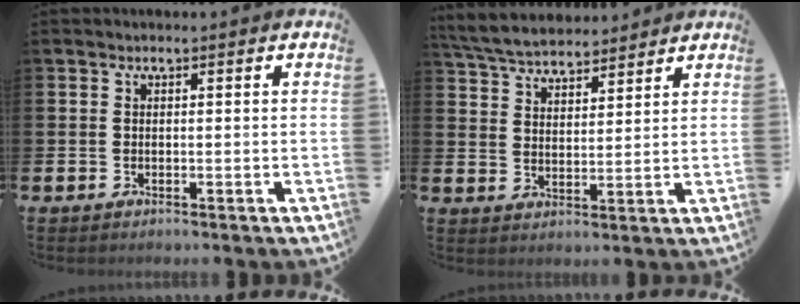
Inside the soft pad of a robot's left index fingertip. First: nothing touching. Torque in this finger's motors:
{"motor_torque": [0.39, -0.93, -0.10, 0.04]}